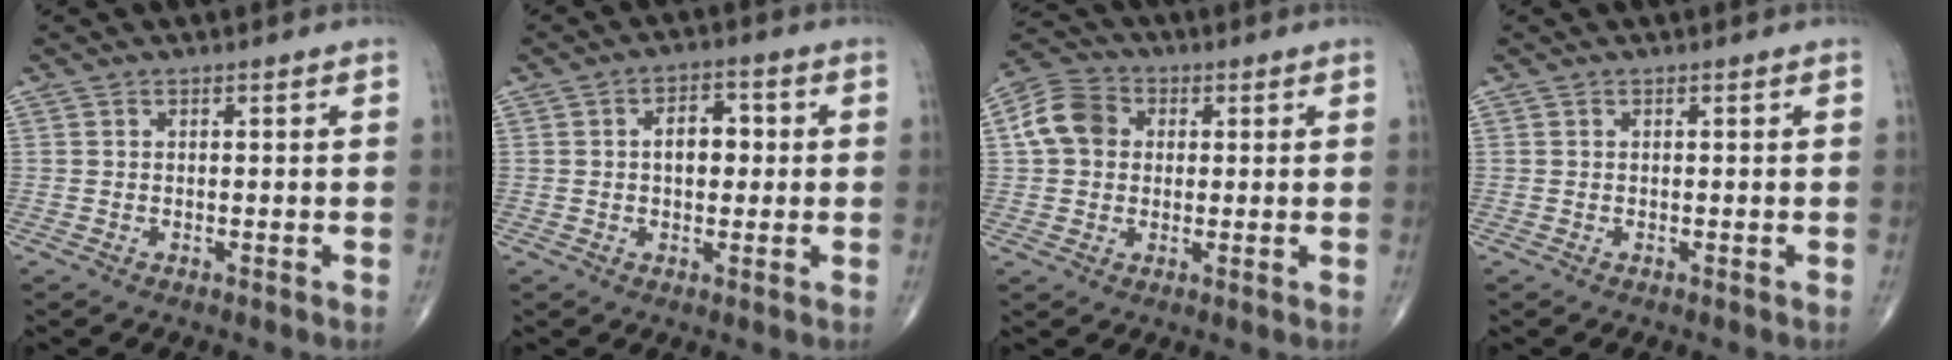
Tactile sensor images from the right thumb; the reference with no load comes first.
{"total": 6.0, "force": [0.5, 3.7, 4.6], "torque": [-0.050, 0.013, 0.001]}
{"total": 8.5, "force": [1.3, 7.0, 4.6], "torque": [-0.077, 0.016, 0.013]}
{"total": 0.0}